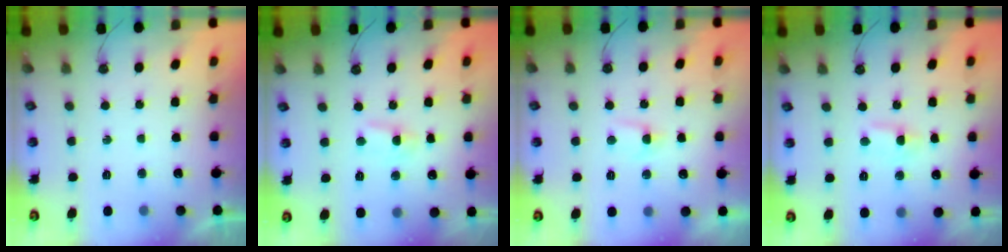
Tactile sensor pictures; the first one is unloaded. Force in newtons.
{"total": 2.7, "press": 2.7, "slide": 0.3}
{"total": 2.6, "press": 2.5, "slide": 0.3}
{"total": 1.0, "press": 0.9, "slide": 0.6}